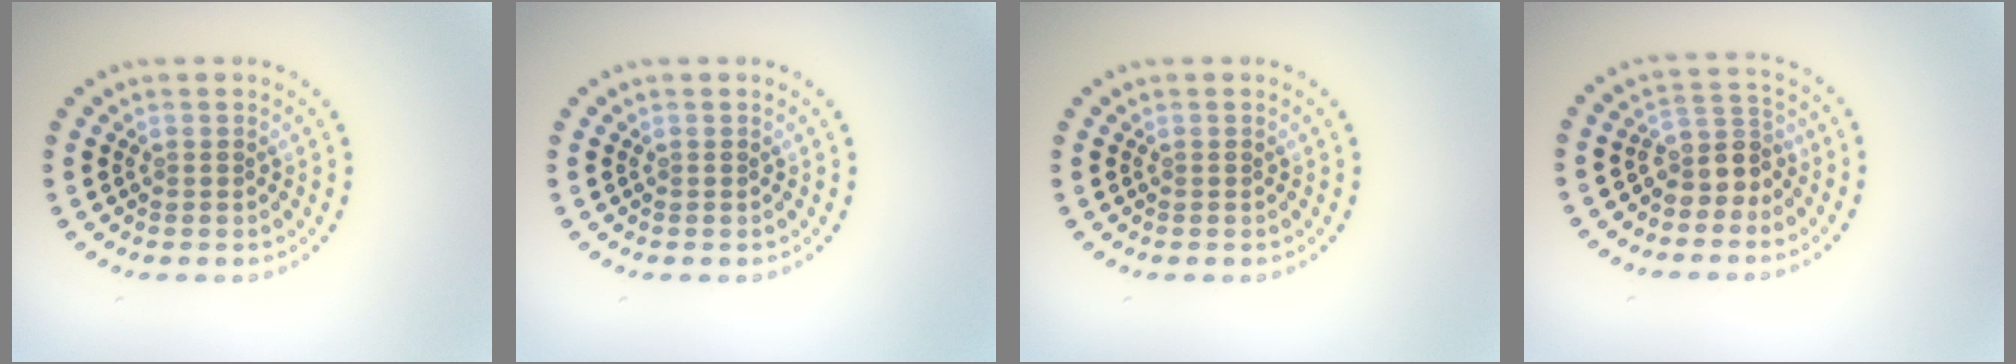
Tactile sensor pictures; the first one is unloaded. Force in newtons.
{"total": 0.0}
{"total": 0.0}
{"total": 3.0, "press": 2.3, "slide": 1.8}